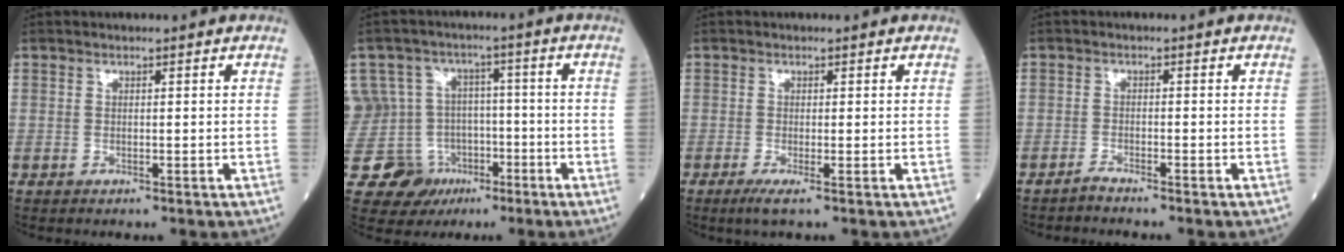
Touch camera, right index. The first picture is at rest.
{"total": 14.9, "force": [-5.3, 13.4, 3.8], "torque": [-0.101, 0.057, -0.072]}
{"total": 2.1, "force": [-1.2, -0.1, 1.7], "torque": [-0.033, -0.007, -0.023]}
{"total": 1.4, "force": [-1.4, -0.4, 0.2], "torque": [-0.004, -0.002, -0.027]}